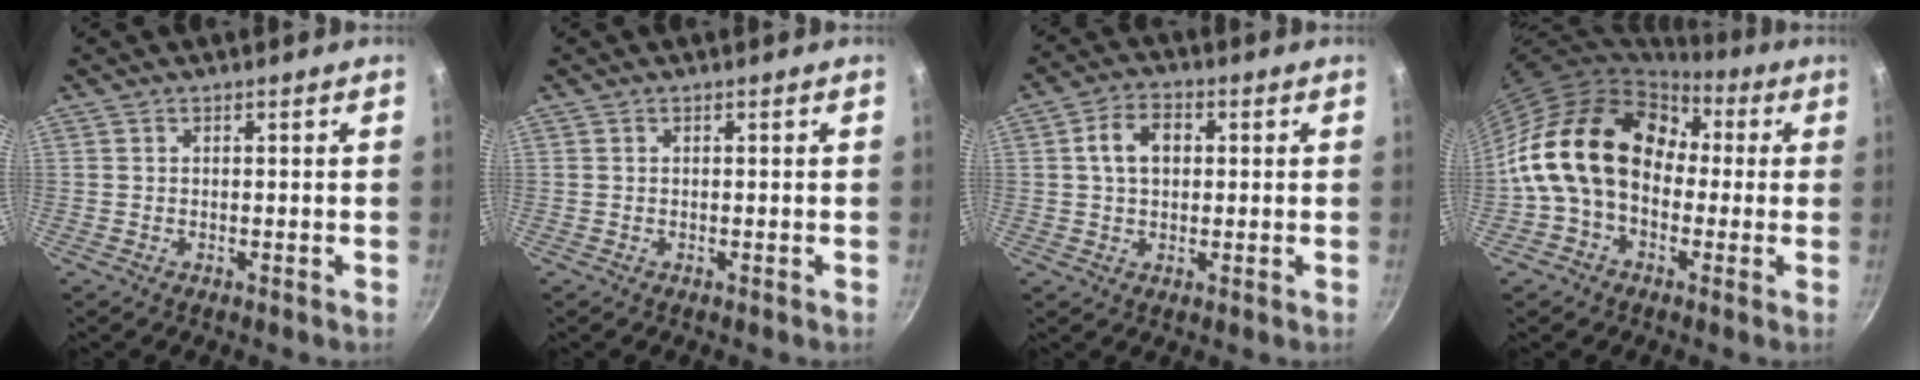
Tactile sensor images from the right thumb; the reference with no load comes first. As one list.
[{"total": 0.0}, {"total": 6.9, "force": [1.2, 4.8, 4.8], "torque": [-0.067, 0.012, 0.014]}, {"total": 20.4, "force": [1.6, 15.2, 13.5], "torque": [-0.212, 0.052, 0.017]}]